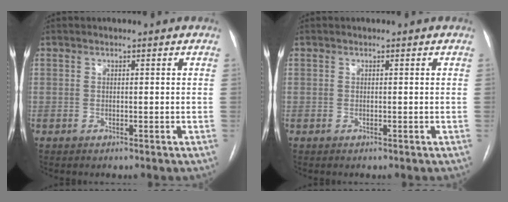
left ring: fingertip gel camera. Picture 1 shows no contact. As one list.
[{"total": 0.0}]